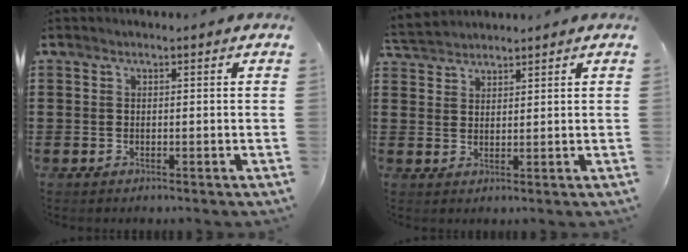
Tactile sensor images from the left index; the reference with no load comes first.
{"total": 2.9, "force": [2.8, 0.4, 0.0], "torque": [-0.009, -0.002, 0.056]}